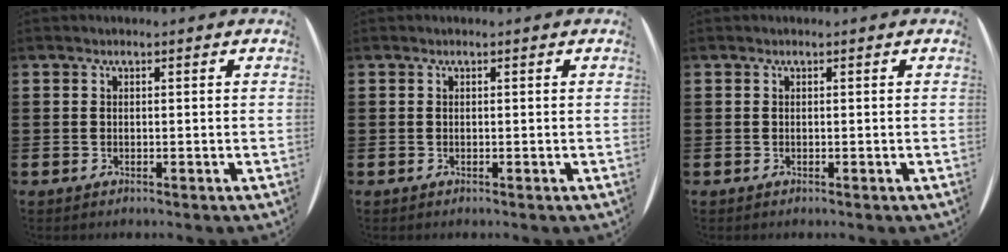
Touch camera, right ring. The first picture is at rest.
{"total": 0.0}
{"total": 0.0}